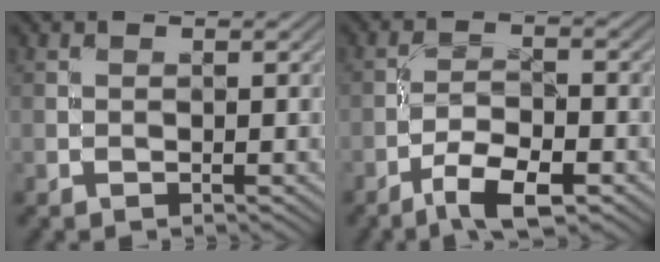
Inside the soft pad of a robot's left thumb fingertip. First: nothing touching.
{"total": 6.0, "force": [-3.8, 1.8, 4.3], "torque": [-0.080, 0.003, -0.072]}